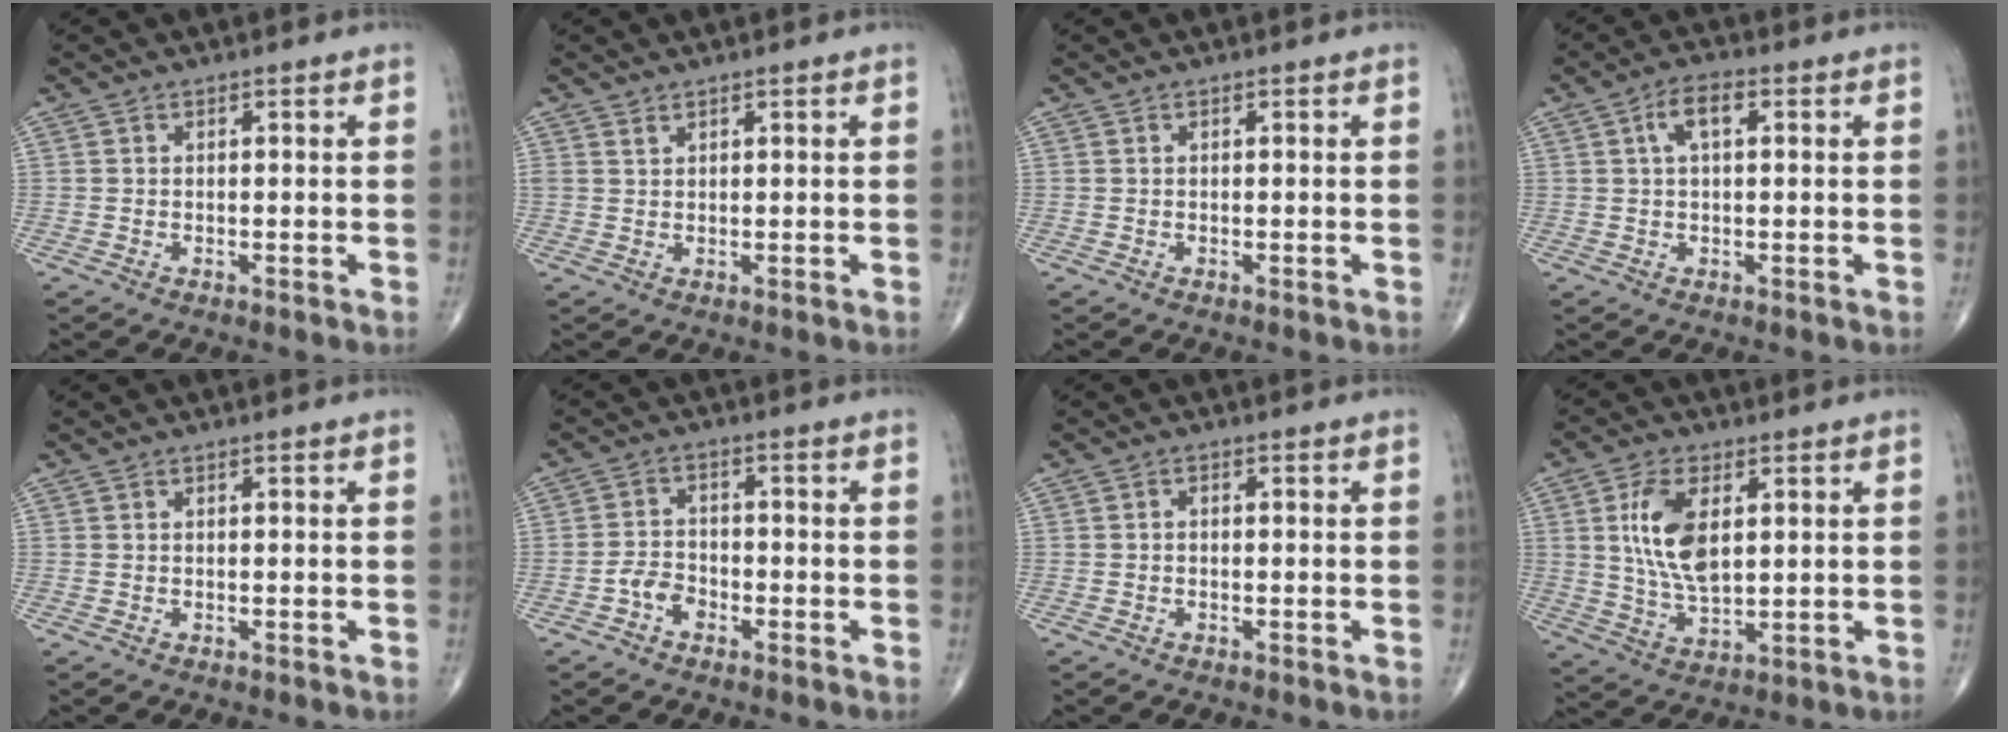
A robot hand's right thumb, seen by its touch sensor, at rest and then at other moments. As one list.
[{"total": 1.0, "force": [0.8, 0.4, 0.2], "torque": [0.002, -0.006, 0.015]}, {"total": 0.0}, {"total": 4.8, "force": [1.3, 2.3, 4.1], "torque": [-0.078, 0.013, 0.021]}, {"total": 0.0}, {"total": 3.8, "force": [-2.1, 2.6, 1.9], "torque": [-0.022, 0.020, -0.042]}, {"total": 0.6, "force": [-0.2, 0.4, 0.4], "torque": [-0.005, 0.003, -0.008]}, {"total": 11.2, "force": [2.6, 5.7, 9.2], "torque": [-0.176, -0.014, 0.054]}]